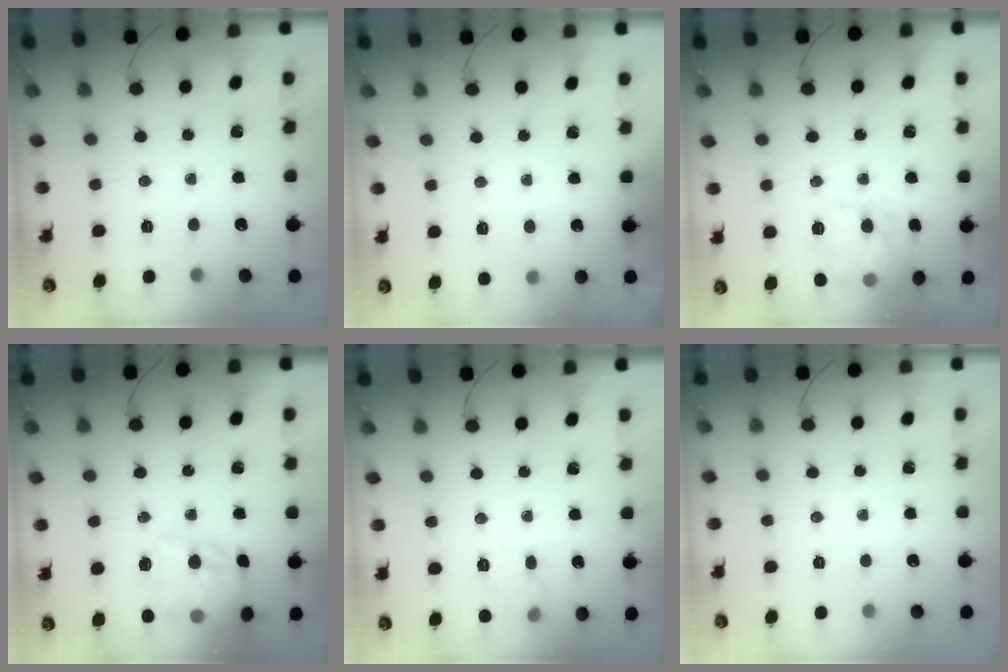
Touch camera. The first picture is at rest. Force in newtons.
{"total": 3.7, "press": 3.6, "slide": 1.1}
{"total": 15.1, "press": 15.0, "slide": 1.2}
{"total": 16.4, "press": 16.2, "slide": 2.6}
{"total": 7.4, "press": 7.3, "slide": 1.1}
{"total": 0.0}